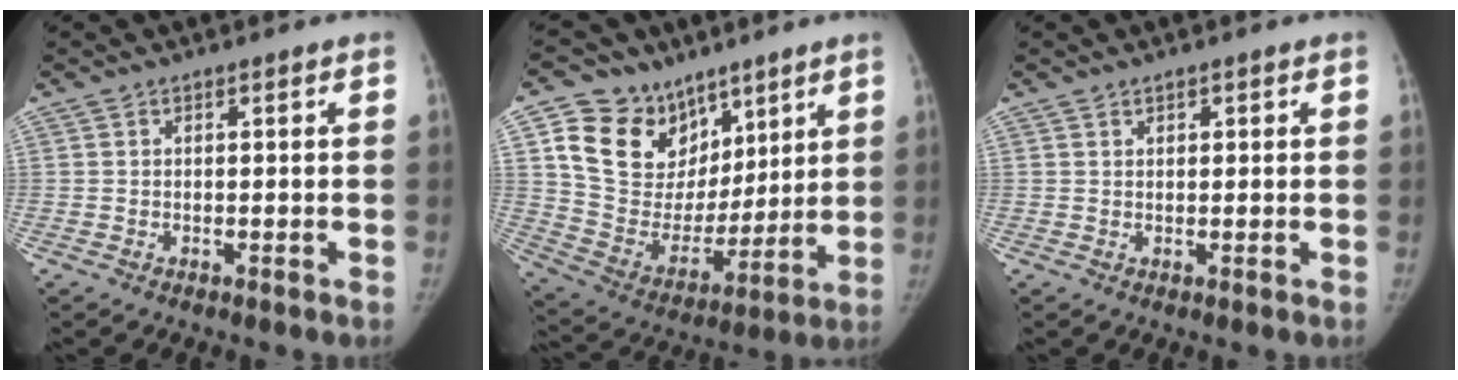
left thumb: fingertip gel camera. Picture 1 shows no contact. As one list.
[{"total": 18.8, "force": [10.4, 13.8, 7.5], "torque": [-0.090, -0.040, 0.201]}, {"total": 1.0, "force": [0.6, 0.6, 0.5], "torque": [-0.003, -0.003, 0.009]}]